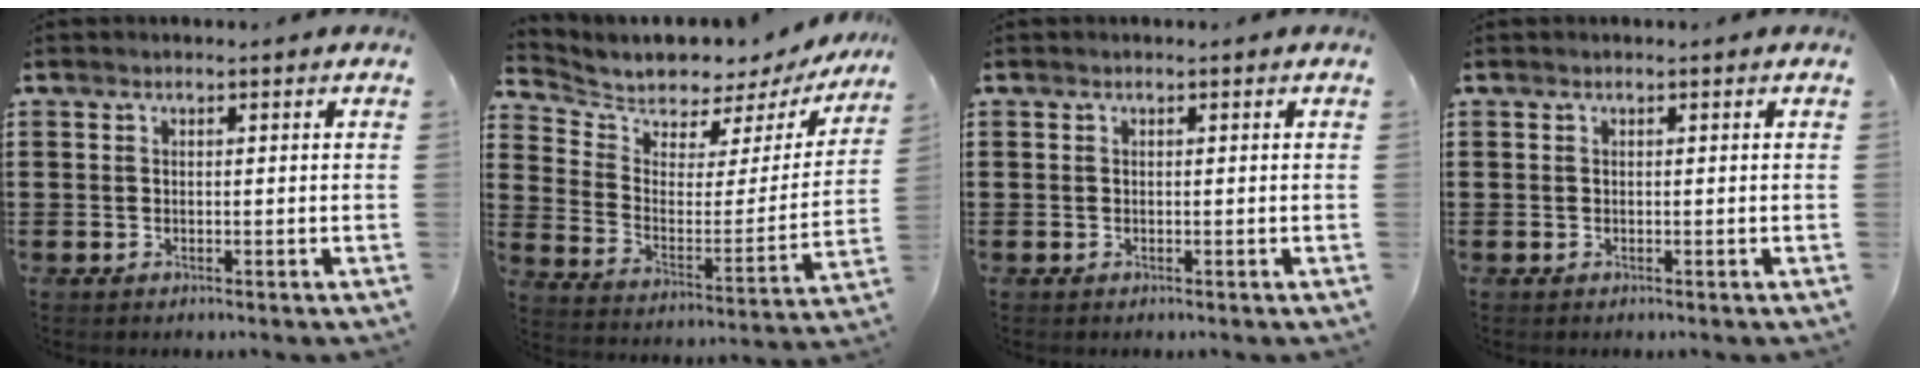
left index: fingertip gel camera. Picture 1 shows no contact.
{"total": 5.2, "force": [4.9, 1.6, 0.2], "torque": [-0.042, -0.045, 0.080]}
{"total": 0.0}
{"total": 0.0}